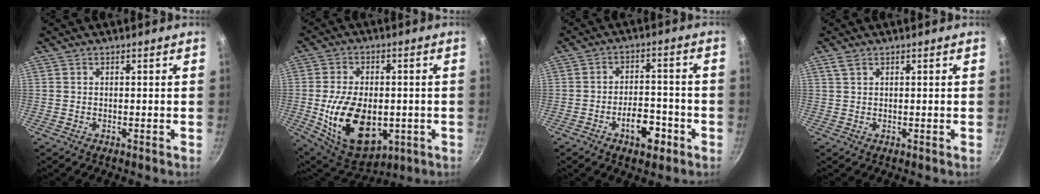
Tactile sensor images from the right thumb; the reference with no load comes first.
{"total": 18.1, "force": [-2.8, 11.3, 13.8], "torque": [-0.221, -0.005, -0.028]}
{"total": 8.0, "force": [-3.8, 4.2, 5.7], "torque": [-0.063, 0.028, -0.058]}
{"total": 1.4, "force": [0.9, 0.6, 0.9], "torque": [-0.018, 0.001, 0.021]}